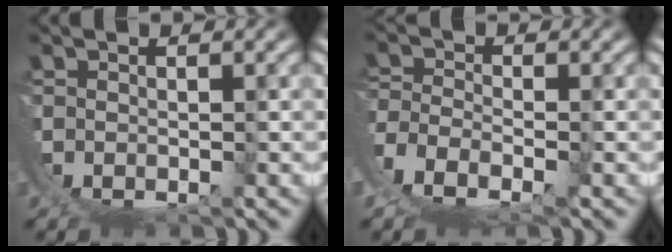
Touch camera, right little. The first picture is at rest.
{"total": 7.1, "force": [0.4, 6.0, 3.9], "torque": [-0.123, -0.030, 0.007]}